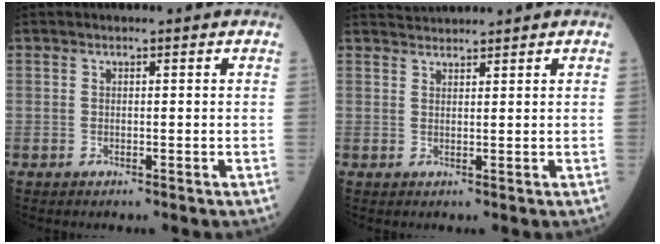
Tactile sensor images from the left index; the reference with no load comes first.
{"total": 2.3, "force": [2.2, -0.4, -0.3], "torque": [-0.003, 0.016, 0.050]}